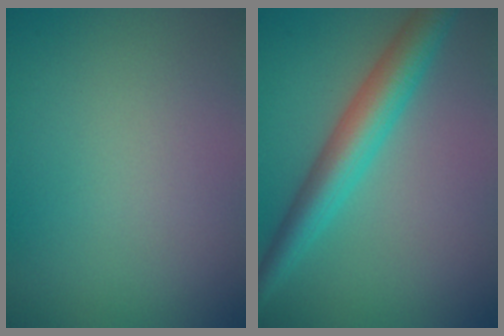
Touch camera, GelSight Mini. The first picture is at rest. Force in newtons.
{"total": 5.4, "press": 5.4, "slide": 0.1}